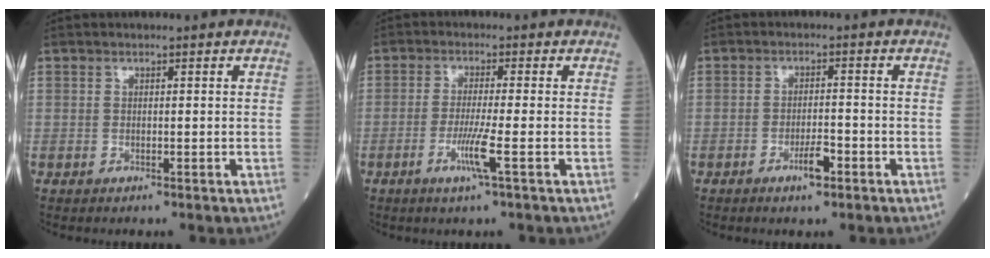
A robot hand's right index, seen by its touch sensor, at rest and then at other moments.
{"total": 4.5, "force": [-1.7, -0.8, 4.1], "torque": [-0.084, -0.011, -0.037]}
{"total": 3.3, "force": [-1.9, 0.6, 2.6], "torque": [-0.046, 0.001, -0.033]}